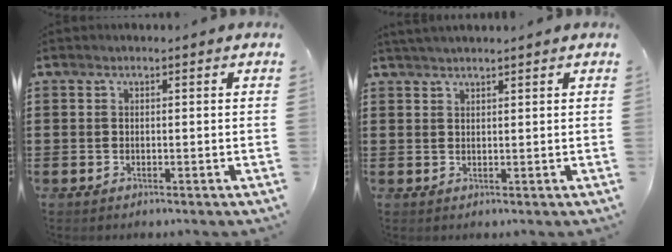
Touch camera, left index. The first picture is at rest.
{"total": 1.5, "force": [1.5, -0.1, 0.4], "torque": [-0.011, 0.000, 0.029]}